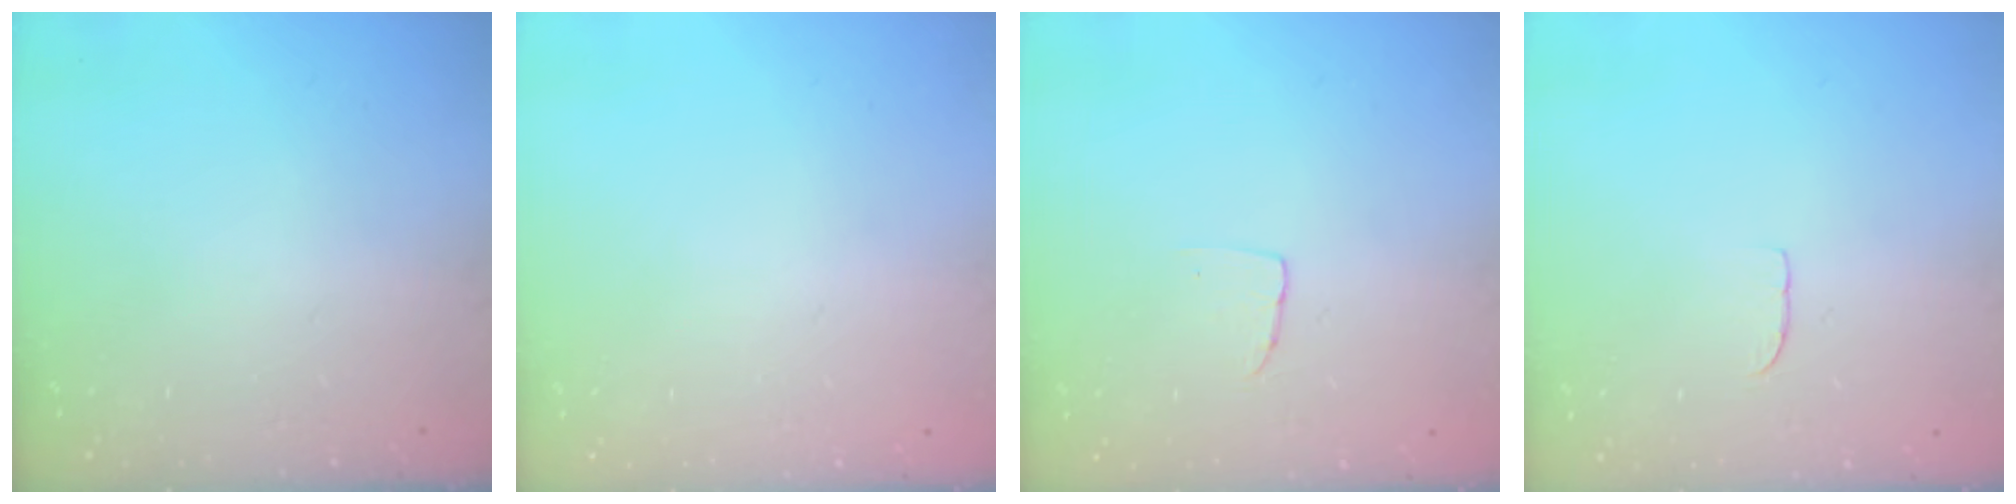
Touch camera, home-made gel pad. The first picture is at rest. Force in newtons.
{"total": 0.0}
{"total": 2.9, "press": 2.9, "slide": 0.1}
{"total": 3.2, "press": 3.2, "slide": 0.3}